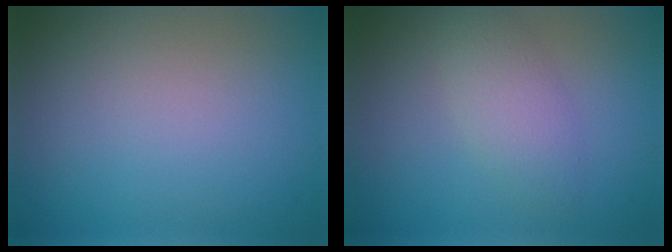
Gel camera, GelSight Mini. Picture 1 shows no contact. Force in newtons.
{"total": 2.7, "press": 2.6, "slide": 0.0}